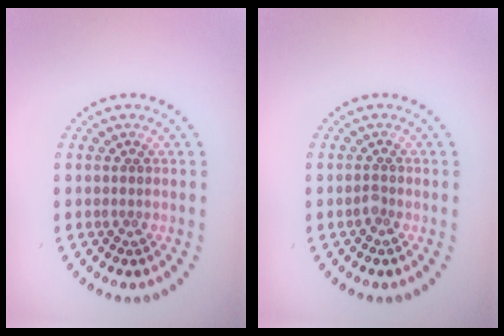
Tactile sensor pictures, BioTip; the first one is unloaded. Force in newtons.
{"total": 0.7, "press": 0.6, "slide": 0.5}